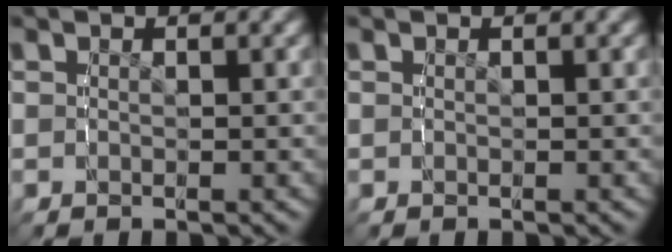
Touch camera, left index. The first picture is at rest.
{"total": 0.0}